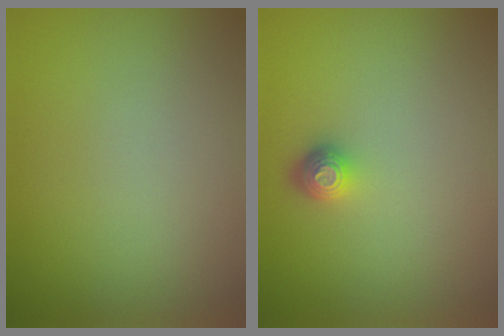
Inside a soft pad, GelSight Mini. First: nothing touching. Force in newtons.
{"total": 1.6, "press": 1.3, "slide": 1.0}